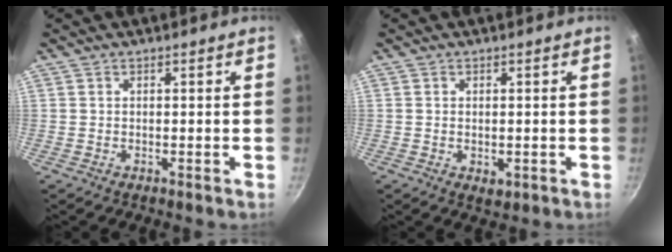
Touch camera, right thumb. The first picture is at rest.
{"total": 1.9, "force": [-0.4, 1.2, 1.4], "torque": [-0.017, -0.002, -0.003]}